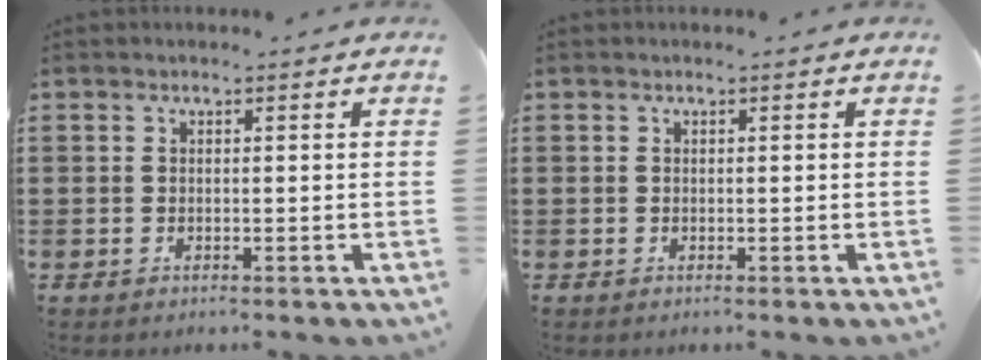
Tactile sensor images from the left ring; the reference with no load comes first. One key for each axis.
{"total": 0.0}